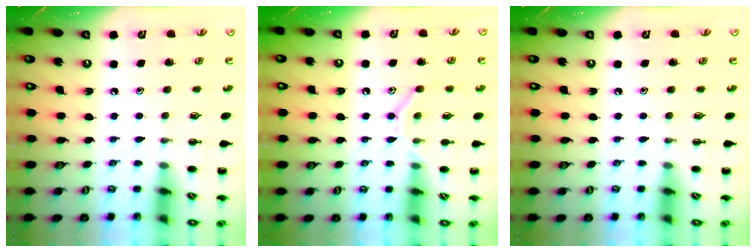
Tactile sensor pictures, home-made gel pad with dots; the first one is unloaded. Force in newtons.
{"total": 9.3, "press": 9.2, "slide": 1.6}
{"total": 0.0}